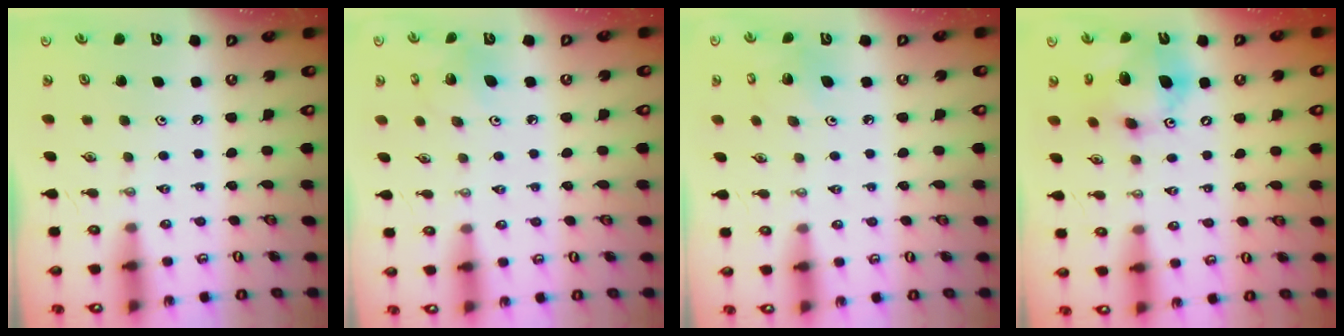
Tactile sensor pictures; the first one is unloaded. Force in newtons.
{"total": 5.5, "press": 5.5, "slide": 0.3}
{"total": 4.7, "press": 4.5, "slide": 1.3}
{"total": 14.2, "press": 13.9, "slide": 2.9}